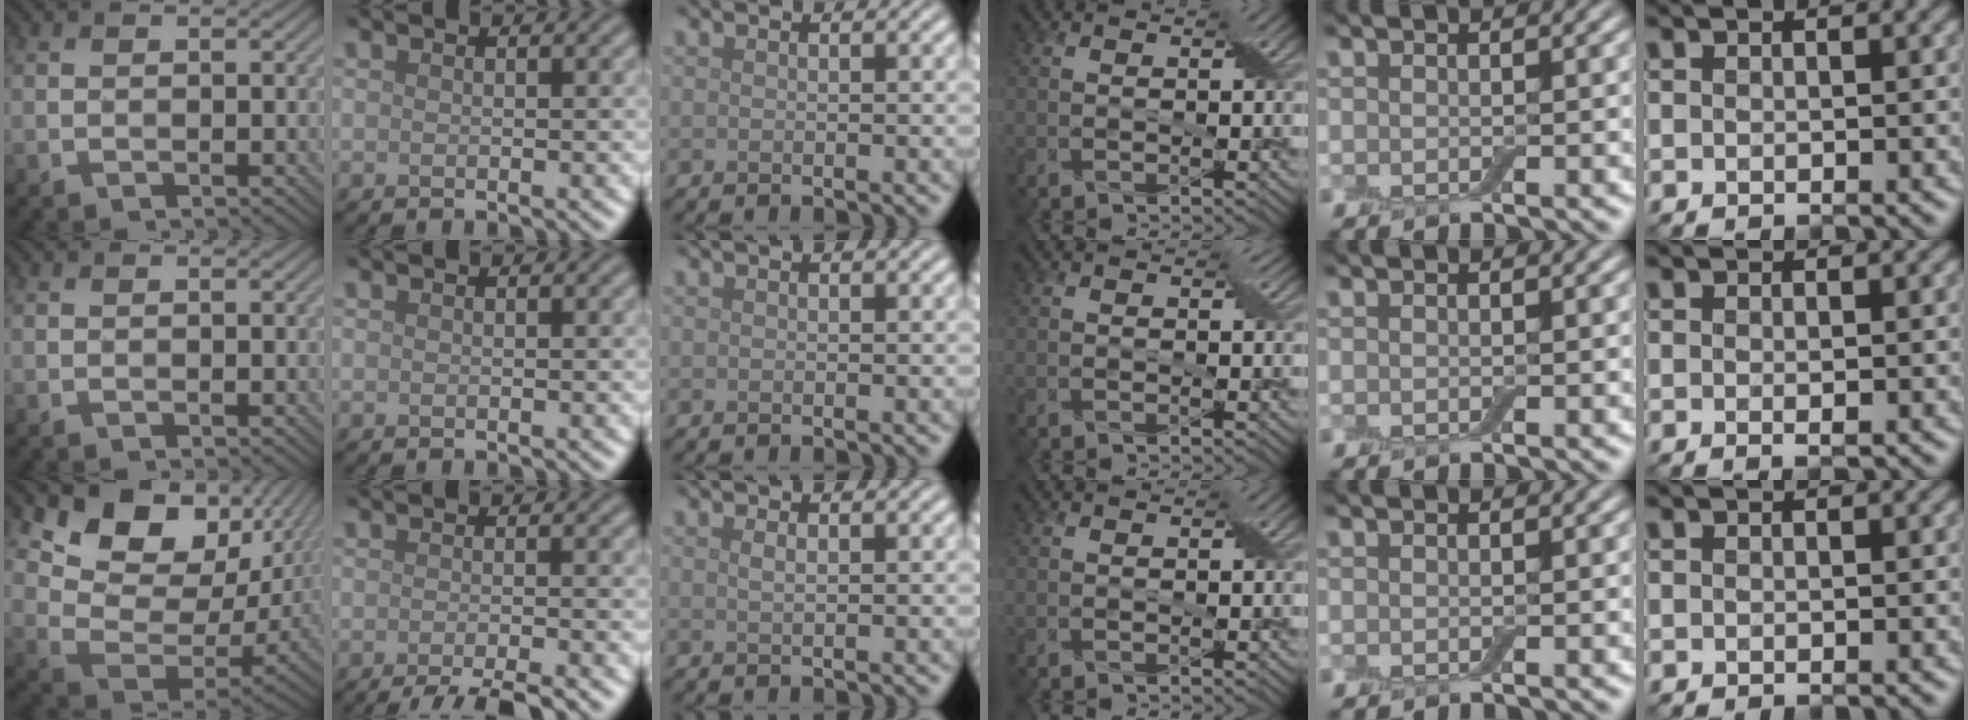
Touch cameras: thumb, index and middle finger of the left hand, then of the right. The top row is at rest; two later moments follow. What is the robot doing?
{"motion": "peel", "object": "adhesive wrap"}